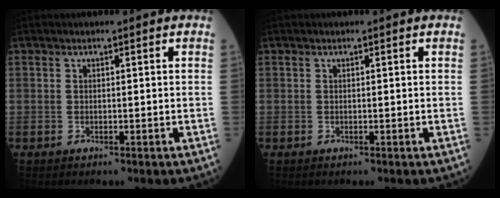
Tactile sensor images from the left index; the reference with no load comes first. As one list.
[{"total": 0.0}]